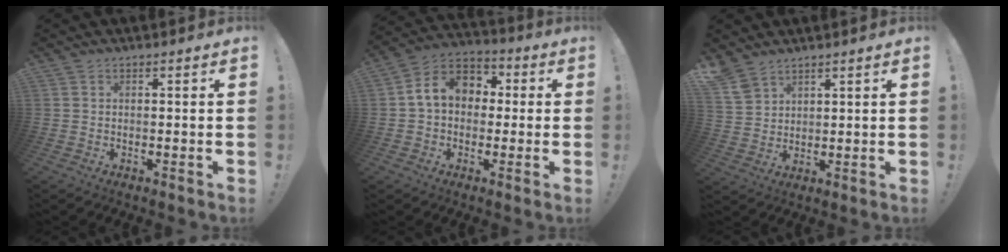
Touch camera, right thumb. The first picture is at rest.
{"total": 10.9, "force": [1.6, 8.3, 6.9], "torque": [-0.109, 0.018, 0.037]}
{"total": 6.2, "force": [5.0, 3.1, 2.1], "torque": [-0.046, -0.027, 0.100]}